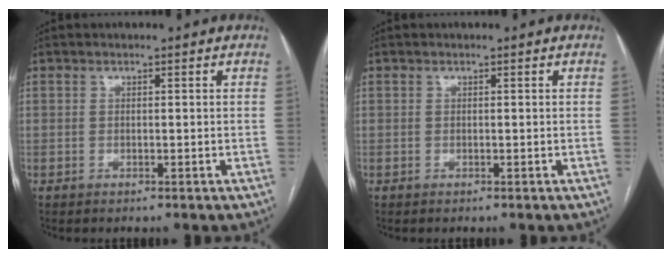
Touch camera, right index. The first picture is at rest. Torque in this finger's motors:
{"motor_torque": [0.00, 0.00, 0.00, 0.00]}